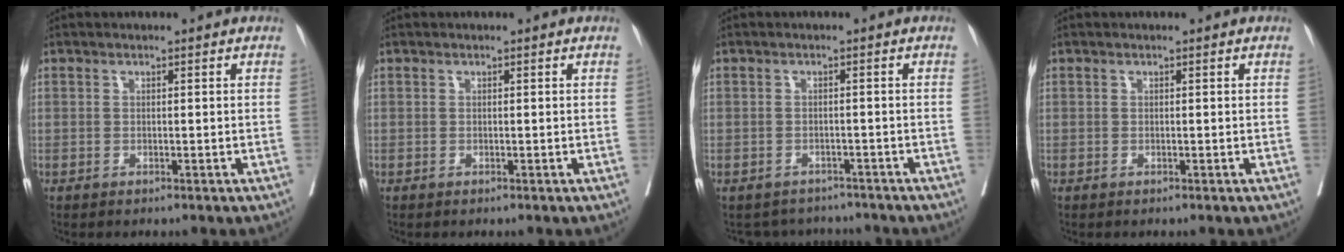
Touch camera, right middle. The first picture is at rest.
{"total": 0.0}
{"total": 5.0, "force": [-4.8, 1.5, -0.5], "torque": [0.014, 0.014, -0.059]}
{"total": 0.0}